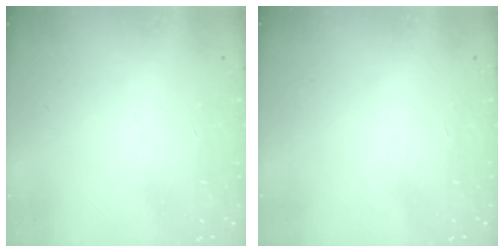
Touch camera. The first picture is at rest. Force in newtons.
{"total": 0.0}